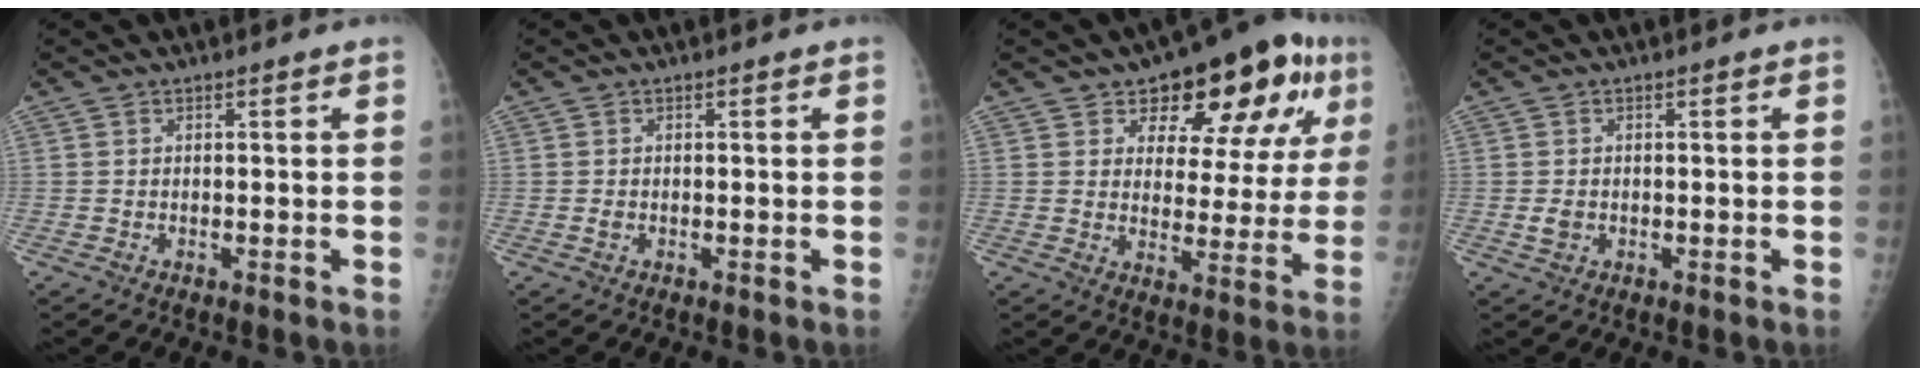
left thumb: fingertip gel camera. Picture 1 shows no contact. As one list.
[{"total": 0.7, "force": [-0.3, 0.5, 0.4], "torque": [-0.004, 0.000, -0.004]}, {"total": 17.1, "force": [8.5, 9.0, 11.9], "torque": [-0.101, -0.016, 0.114]}, {"total": 1.8, "force": [-0.4, 1.4, 1.0], "torque": [-0.013, 0.000, -0.004]}]